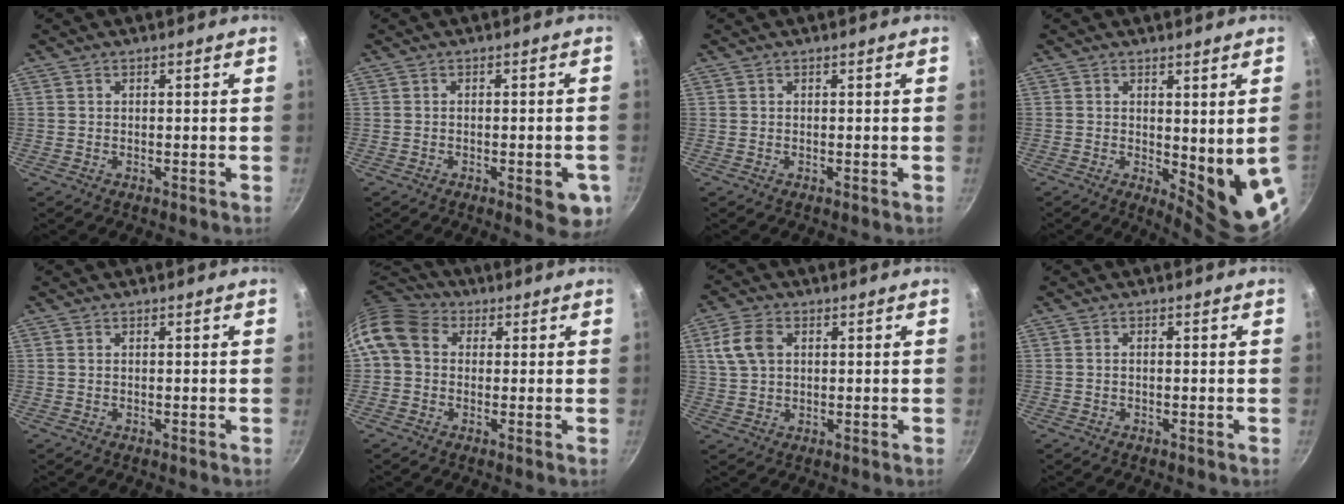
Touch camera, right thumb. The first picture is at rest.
{"total": 6.6, "force": [-2.4, 2.3, 5.7], "torque": [-0.054, 0.003, -0.028]}
{"total": 0.0}
{"total": 9.1, "force": [0.2, 2.9, 8.6], "torque": [-0.093, -0.026, 0.012]}
{"total": 0.0}
{"total": 10.0, "force": [1.5, 7.9, 5.8], "torque": [-0.101, 0.022, 0.007]}
{"total": 7.0, "force": [1.9, 4.8, 4.7], "torque": [-0.085, 0.005, 0.035]}
{"total": 0.7, "force": [-0.2, 0.4, 0.6], "torque": [-0.015, 0.006, -0.003]}